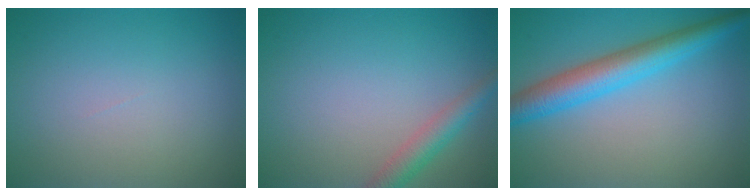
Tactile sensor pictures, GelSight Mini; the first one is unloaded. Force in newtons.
{"total": 2.6, "press": 2.6, "slide": 0.1}
{"total": 5.5, "press": 5.5, "slide": 0.1}